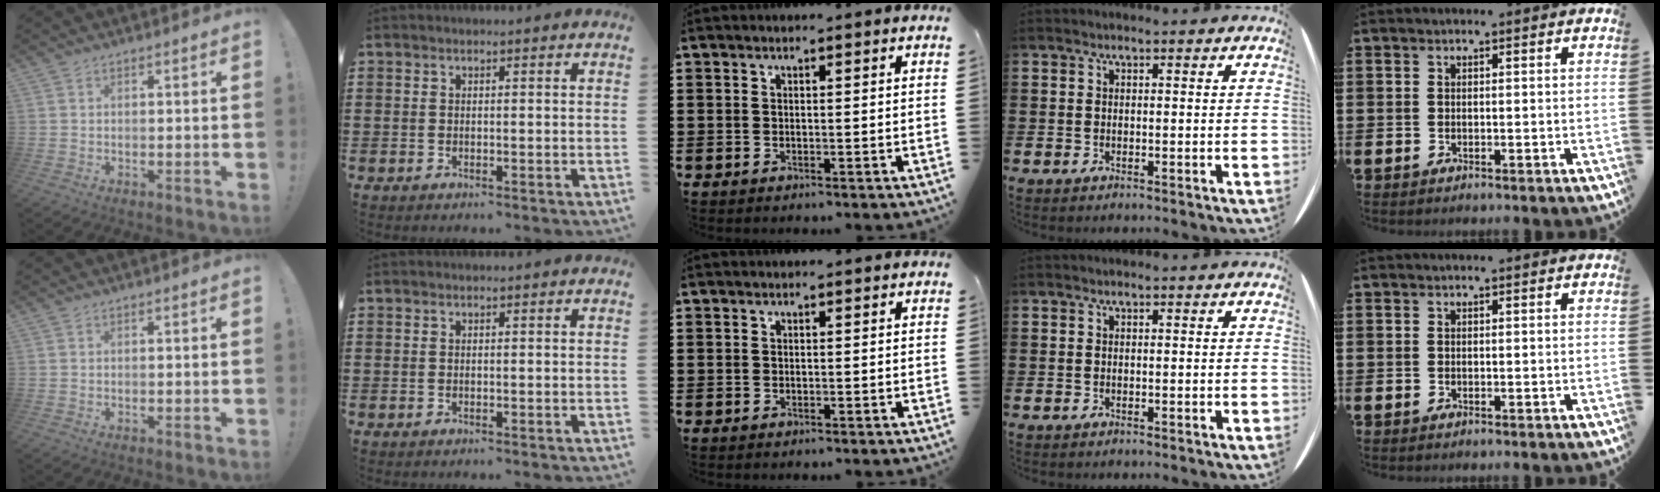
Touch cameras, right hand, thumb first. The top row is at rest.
{}